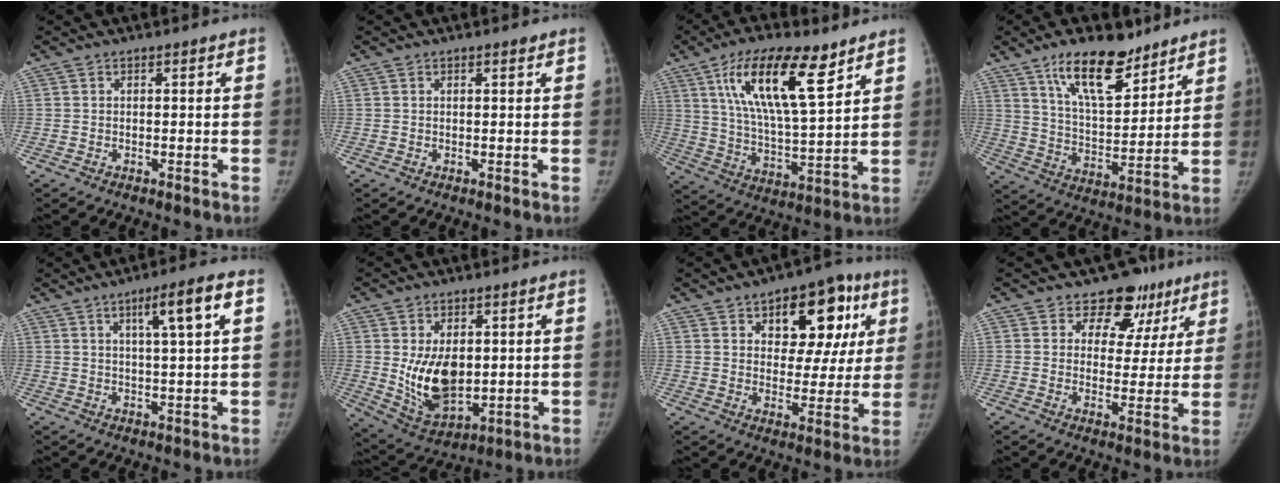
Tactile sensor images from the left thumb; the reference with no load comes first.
{"total": 0.7, "force": [0.5, 0.1, 0.5], "torque": [-0.006, -0.003, 0.009]}
{"total": 18.1, "force": [9.5, 5.8, 14.3], "torque": [-0.233, -0.039, 0.170]}
{"total": 15.3, "force": [10.4, 6.2, 9.4], "torque": [-0.124, -0.063, 0.183]}
{"total": 7.8, "force": [3.1, 0.5, 7.1], "torque": [-0.117, -0.002, 0.049]}
{"total": 12.2, "force": [0.8, 7.5, 9.7], "torque": [-0.142, -0.018, 0.036]}
{"total": 16.4, "force": [7.0, 9.5, 11.4], "torque": [-0.092, -0.010, 0.096]}
{"total": 10.2, "force": [6.6, 7.4, 2.5], "torque": [0.019, -0.024, 0.079]}